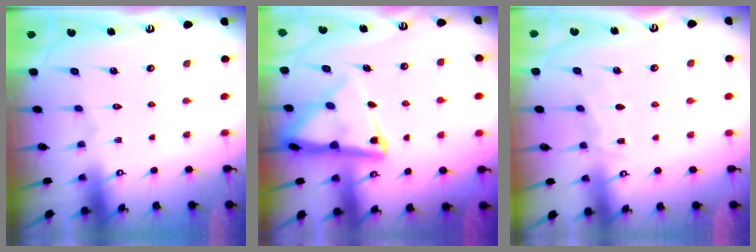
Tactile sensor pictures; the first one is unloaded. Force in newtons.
{"total": 11.4, "press": 11.4, "slide": 1.1}
{"total": 5.3, "press": 5.3, "slide": 0.6}